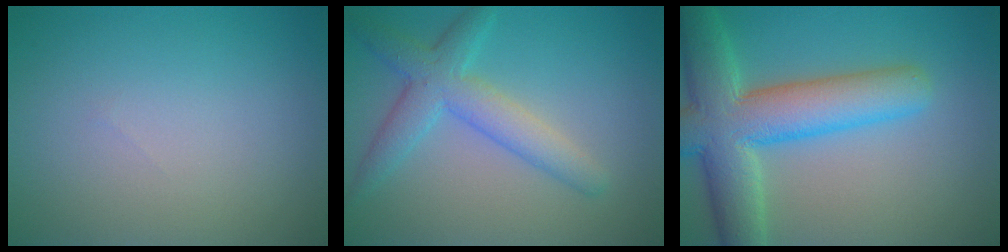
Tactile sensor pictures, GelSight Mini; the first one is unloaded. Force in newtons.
{"total": 4.3, "press": 4.3, "slide": 0.2}
{"total": 9.4, "press": 9.4, "slide": 0.8}